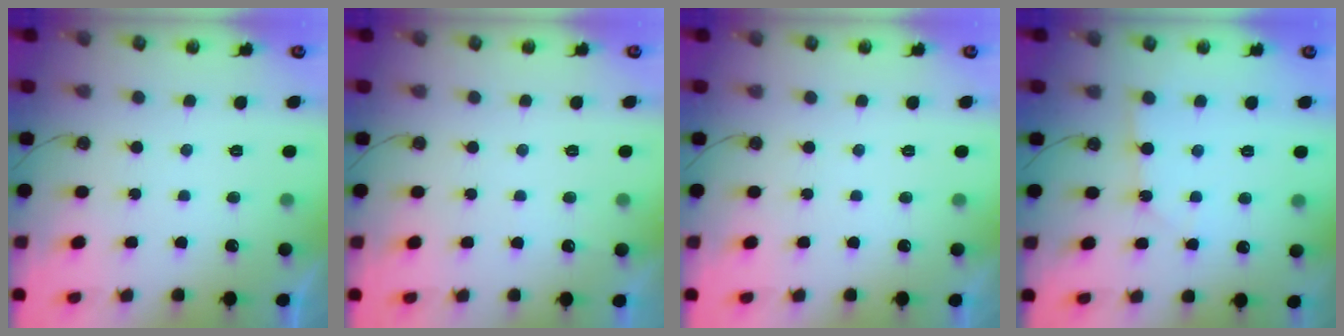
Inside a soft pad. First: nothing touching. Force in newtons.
{"total": 2.9, "press": 2.9, "slide": 0.4}
{"total": 0.0}
{"total": 2.3, "press": 2.3, "slide": 0.2}